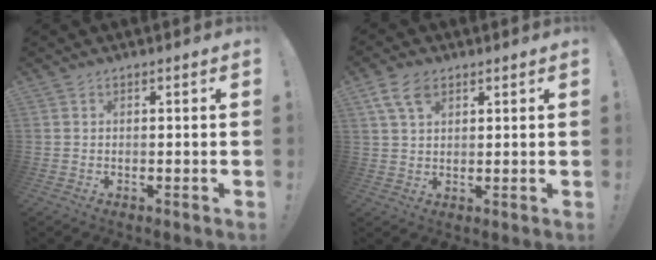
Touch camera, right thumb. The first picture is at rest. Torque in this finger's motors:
{"motor_torque": [-0.44, 0.44, 0.21, -0.14, 0.09]}